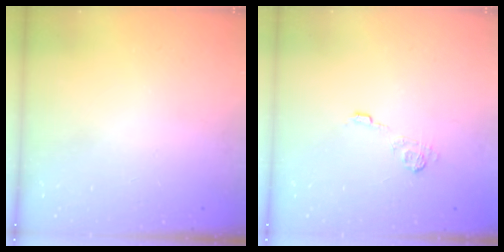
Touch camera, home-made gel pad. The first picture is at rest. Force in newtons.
{"total": 9.1, "press": 9.0, "slide": 1.4}